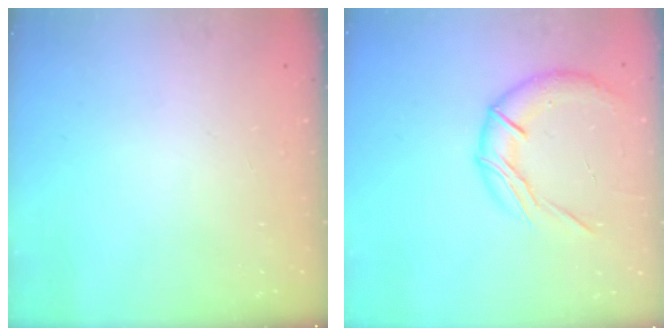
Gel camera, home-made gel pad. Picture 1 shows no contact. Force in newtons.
{"total": 13.4, "press": 13.4, "slide": 1.3}